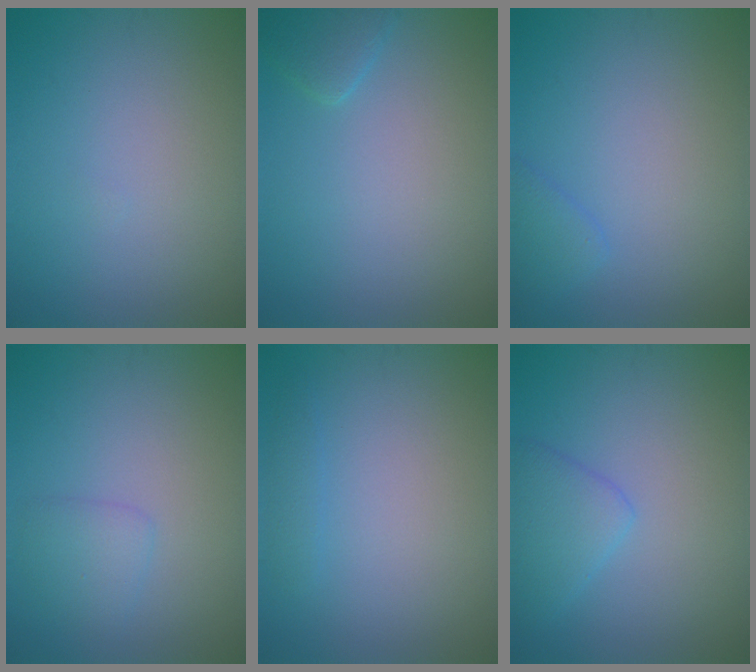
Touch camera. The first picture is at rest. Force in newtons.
{"total": 1.7, "press": 1.7, "slide": 0.1}
{"total": 1.6, "press": 1.6, "slide": 0.2}
{"total": 1.8, "press": 1.8, "slide": 0.1}
{"total": 1.0, "press": 1.0, "slide": 0.1}
{"total": 2.8, "press": 2.8, "slide": 0.1}